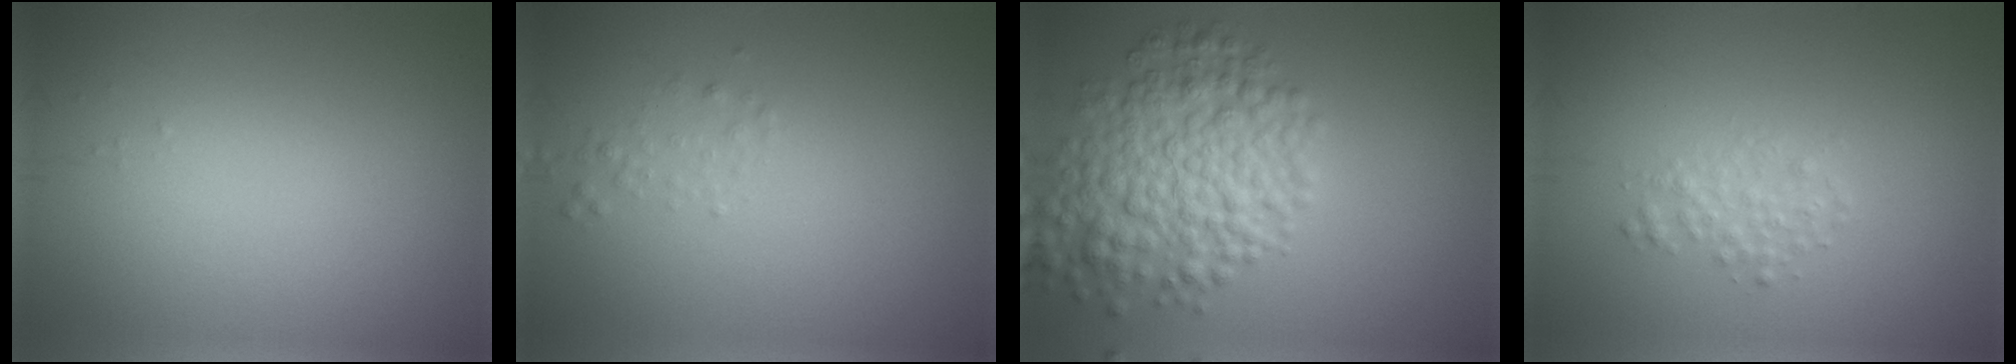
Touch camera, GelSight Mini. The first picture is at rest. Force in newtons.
{"total": 1.0, "press": 1.0, "slide": 0.1}
{"total": 7.1, "press": 7.1, "slide": 0.1}
{"total": 1.6, "press": 1.6, "slide": 0.1}